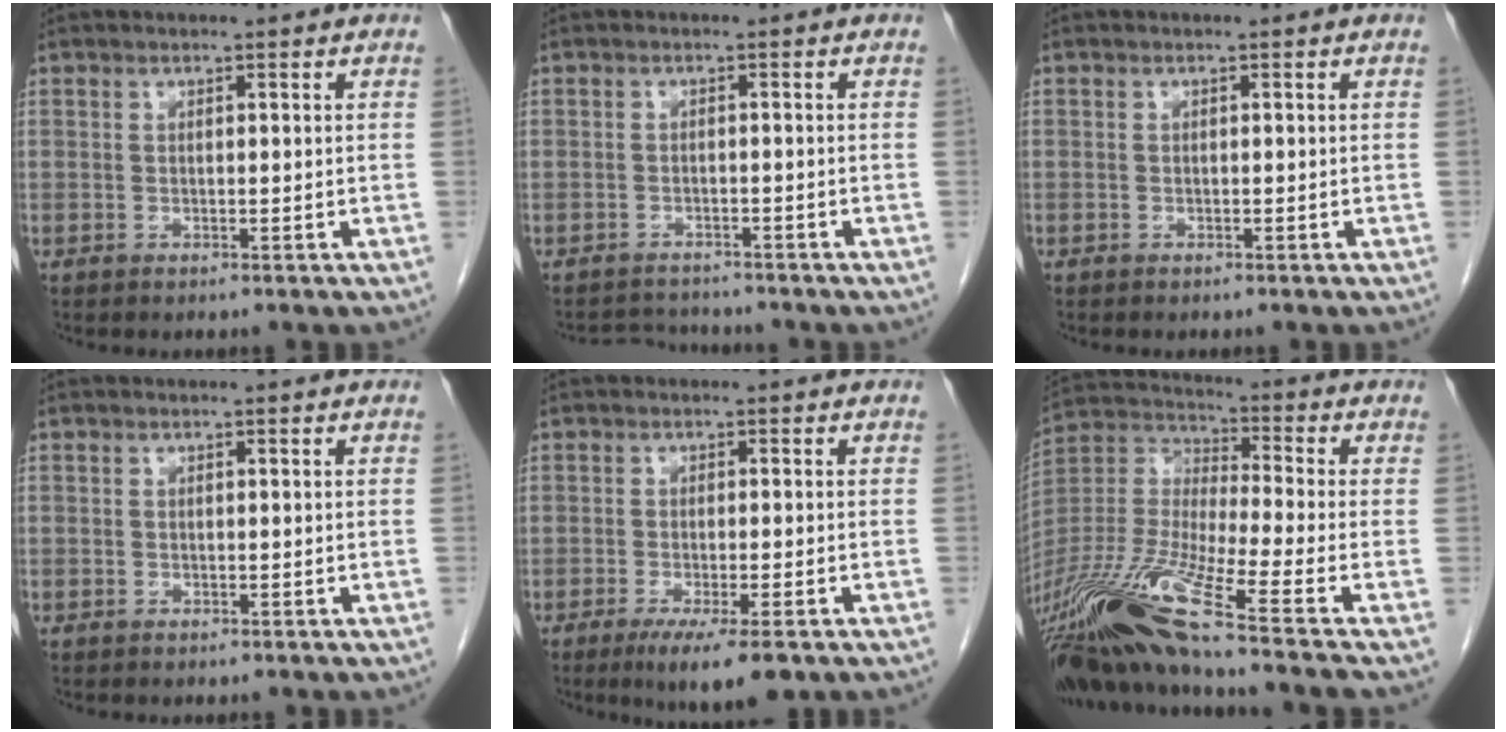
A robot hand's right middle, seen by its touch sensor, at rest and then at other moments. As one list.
[{"total": 3.4, "force": [-3.3, 0.8, -0.4], "torque": [0.005, -0.008, -0.054]}, {"total": 0.0}, {"total": 0.5, "force": [-0.4, 0.4, 0.0], "torque": [-0.008, 0.002, -0.008]}, {"total": 7.2, "force": [-4.6, 0.8, 5.5], "torque": [-0.080, -0.018, -0.067]}, {"total": 20.1, "force": [-14.4, -1.5, 13.9], "torque": [-0.319, -0.032, -0.275]}]